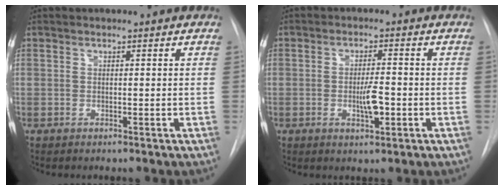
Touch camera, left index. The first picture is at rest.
{"total": 4.2, "force": [-1.2, 1.1, 3.9], "torque": [-0.068, -0.004, -0.018]}